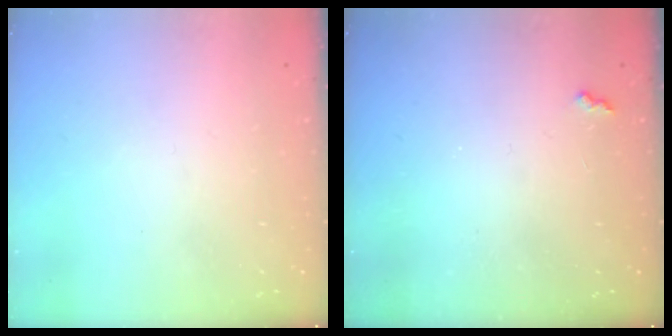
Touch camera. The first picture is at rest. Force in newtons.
{"total": 2.6, "press": 2.5, "slide": 0.5}